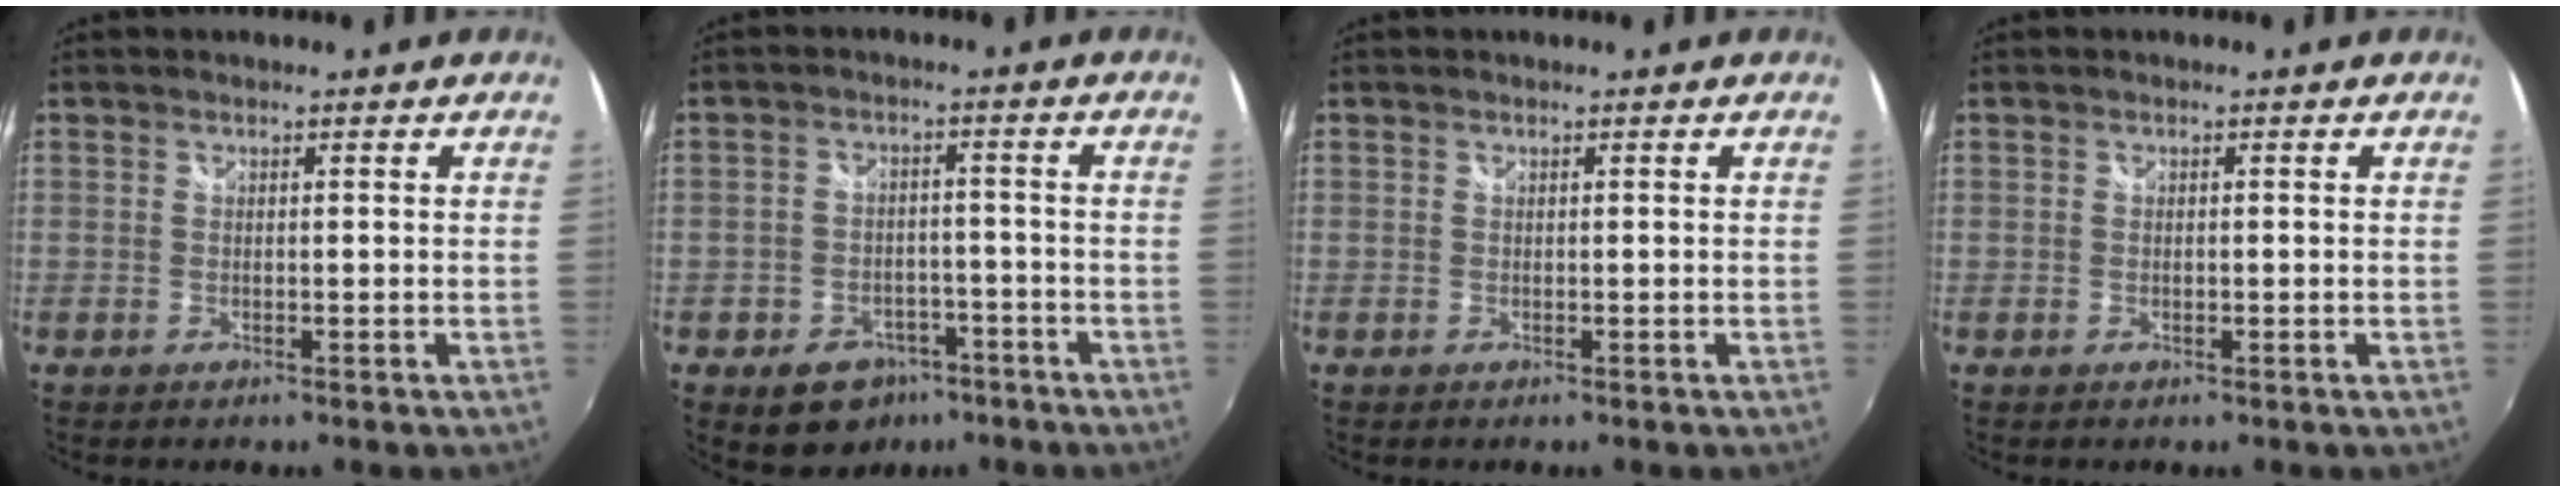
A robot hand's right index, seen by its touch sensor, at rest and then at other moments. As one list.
[{"total": 8.7, "force": [-5.2, 6.3, 3.0], "torque": [-0.074, 0.016, -0.061]}, {"total": 0.0}, {"total": 0.0}]